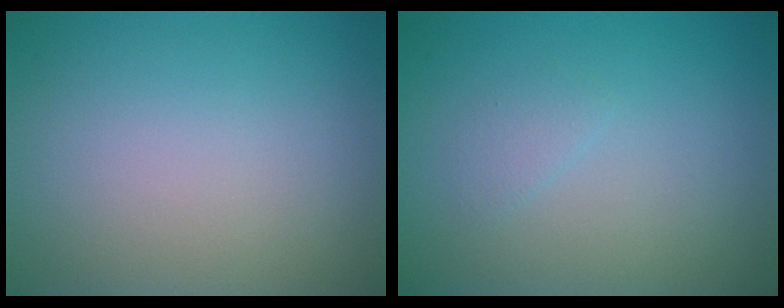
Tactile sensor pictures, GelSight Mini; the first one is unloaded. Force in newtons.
{"total": 0.9, "press": 0.9, "slide": 0.0}